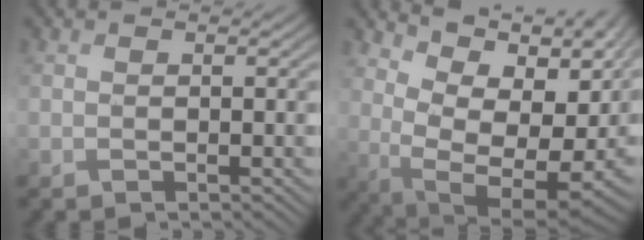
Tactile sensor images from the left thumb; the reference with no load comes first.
{"total": 15.6, "force": [3.8, 8.0, 12.9], "torque": [-0.186, 0.008, 0.098]}